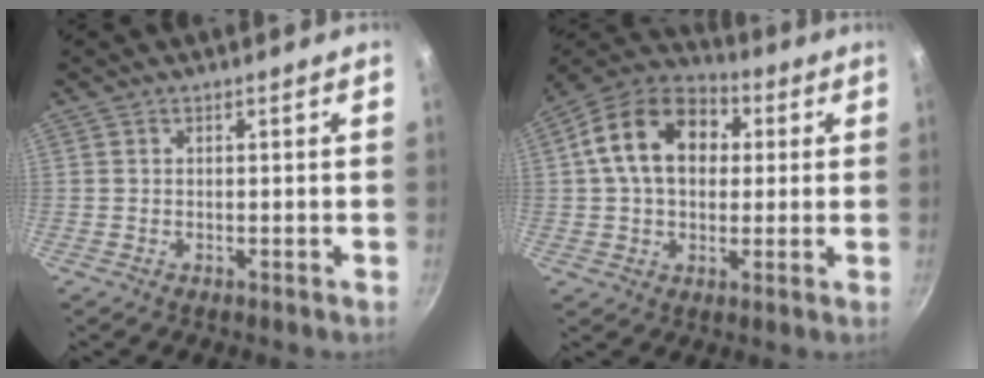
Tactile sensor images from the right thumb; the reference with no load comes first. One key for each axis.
{"total": 16.6, "fx": 3.1, "fy": 11.9, "fz": 11.1, "tx": -0.163, "ty": 0.027, "tz": 0.037}